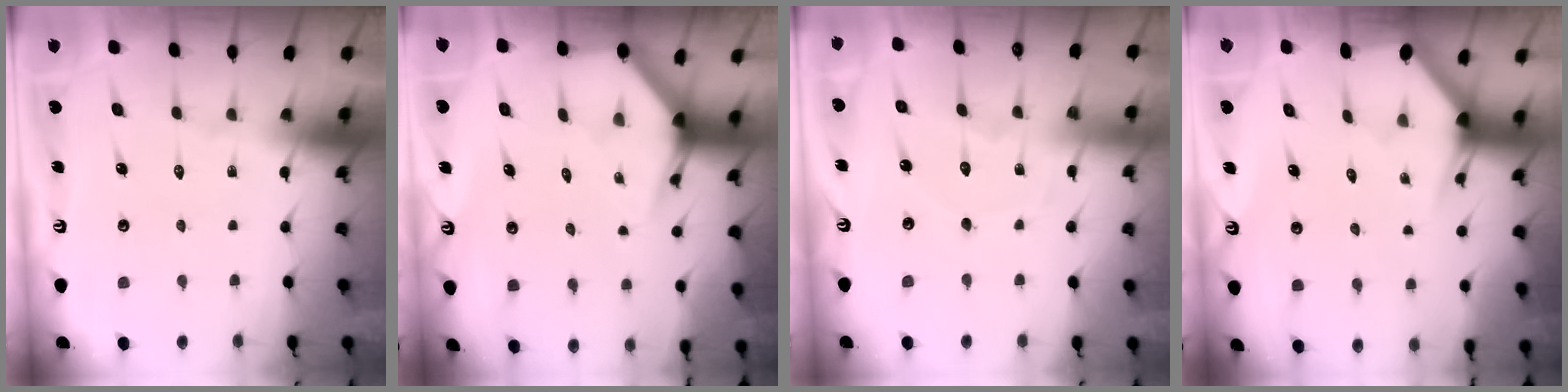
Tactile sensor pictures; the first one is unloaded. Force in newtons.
{"total": 3.9, "press": 3.9, "slide": 0.2}
{"total": 4.2, "press": 4.2, "slide": 0.5}
{"total": 3.1, "press": 3.1, "slide": 0.2}